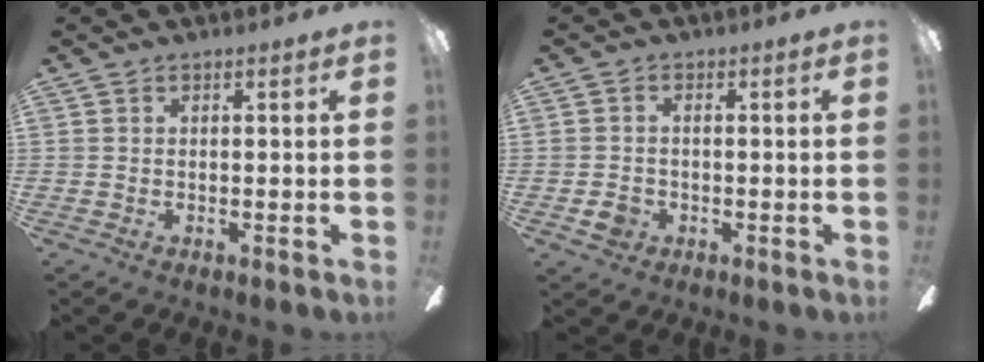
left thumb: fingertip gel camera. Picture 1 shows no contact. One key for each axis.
{"total": 3.5, "fx": -1.3, "fy": 2.9, "fz": 1.4, "tx": -0.028, "ty": 0.006, "tz": -0.024}